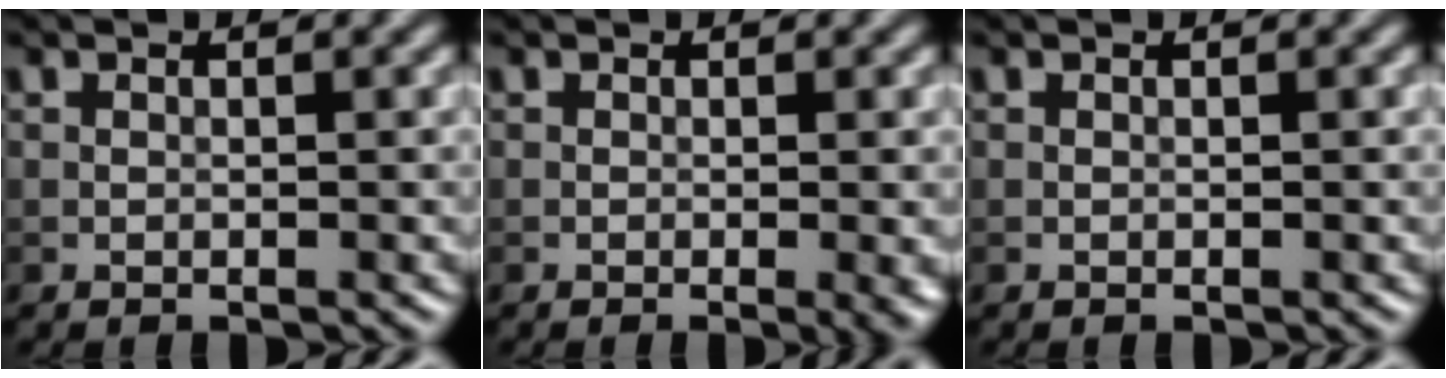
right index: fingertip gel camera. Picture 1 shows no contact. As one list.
[{"total": 1.8, "force": [-0.4, 0.3, 1.7], "torque": [-0.022, -0.005, -0.006]}, {"total": 0.0}]